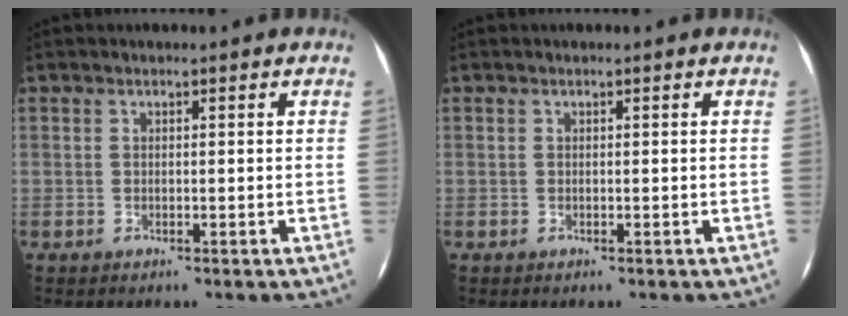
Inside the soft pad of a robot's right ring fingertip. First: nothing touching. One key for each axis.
{"total": 0.0}